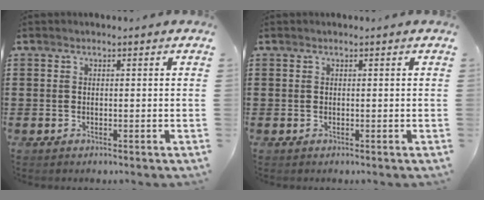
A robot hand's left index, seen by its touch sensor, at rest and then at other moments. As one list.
[{"total": 0.0}]